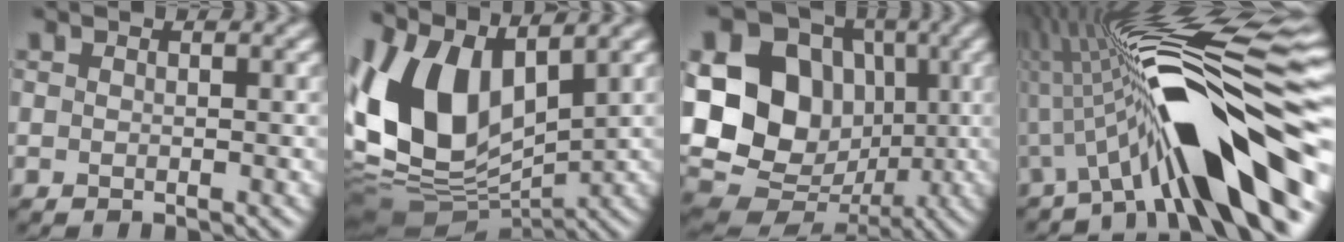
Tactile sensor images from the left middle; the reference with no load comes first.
{"total": 12.0, "force": [2.3, 7.6, 8.9], "torque": [-0.193, -0.006, 0.033]}
{"total": 19.3, "force": [1.3, 16.9, 9.2], "torque": [-0.207, 0.022, -0.003]}
{"total": 14.0, "force": [-3.5, 3.2, 13.1], "torque": [-0.197, 0.027, -0.060]}